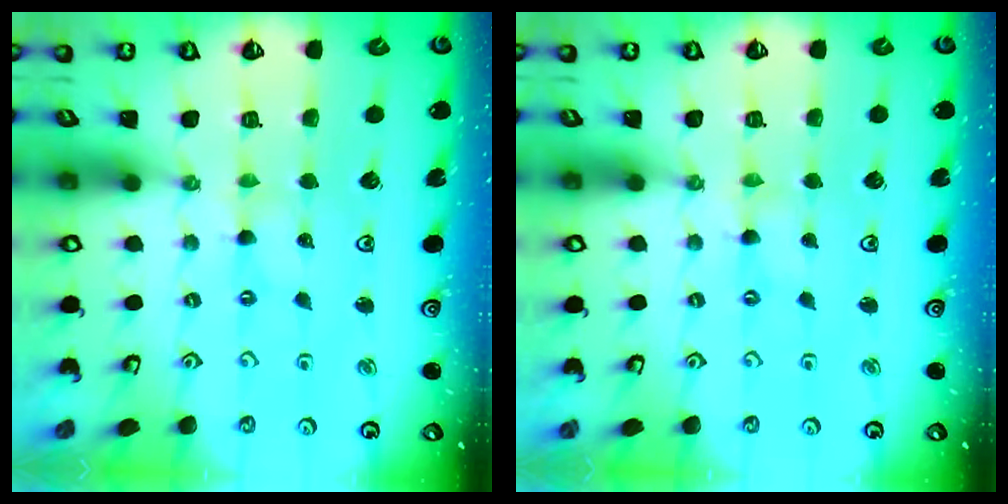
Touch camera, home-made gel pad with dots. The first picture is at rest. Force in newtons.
{"total": 0.0}